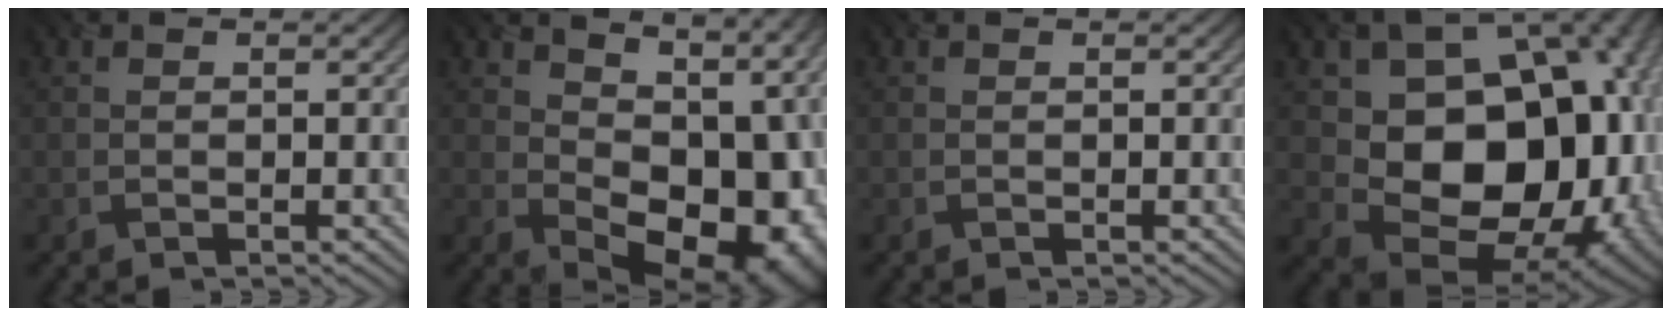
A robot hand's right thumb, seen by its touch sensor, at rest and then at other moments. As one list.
[{"total": 15.0, "force": [1.4, 10.1, 11.0], "torque": [-0.134, -0.019, 0.061]}, {"total": 0.0}, {"total": 18.6, "force": [1.6, 14.1, 12.0], "torque": [-0.151, -0.038, 0.053]}]